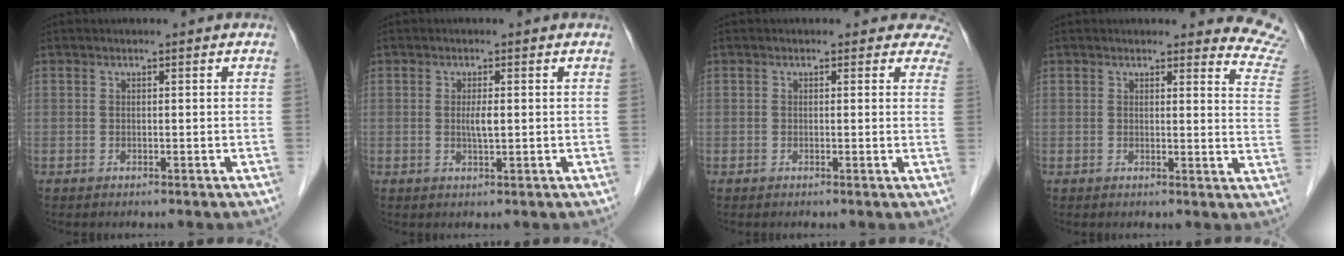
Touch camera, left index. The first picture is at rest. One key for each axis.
{"total": 2.0, "fx": 0.1, "fy": 0.3, "fz": 2.0, "tx": -0.041, "ty": -0.001, "tz": 0.002}
{"total": 4.2, "fx": 3.6, "fy": 2.3, "fz": 0.0, "tx": 0.034, "ty": -0.011, "tz": 0.005}
{"total": 9.7, "fx": 9.7, "fy": 1.1, "fz": 0.3, "tx": 0.038, "ty": -0.080, "tz": 0.059}